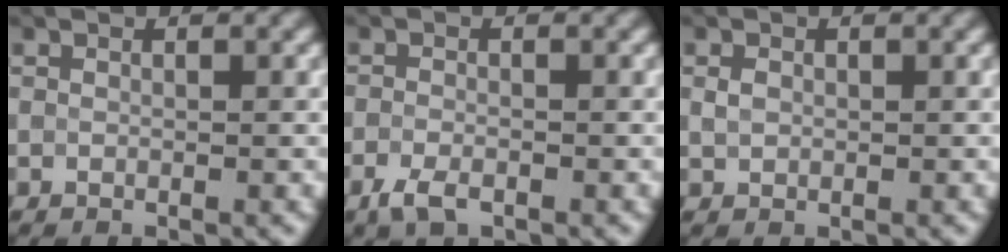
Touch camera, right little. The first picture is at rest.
{"total": 2.3, "force": [-1.4, 1.0, 1.6], "torque": [-0.036, -0.005, -0.031]}
{"total": 1.0, "force": [0.2, 0.8, 0.5], "torque": [-0.011, 0.000, 0.002]}